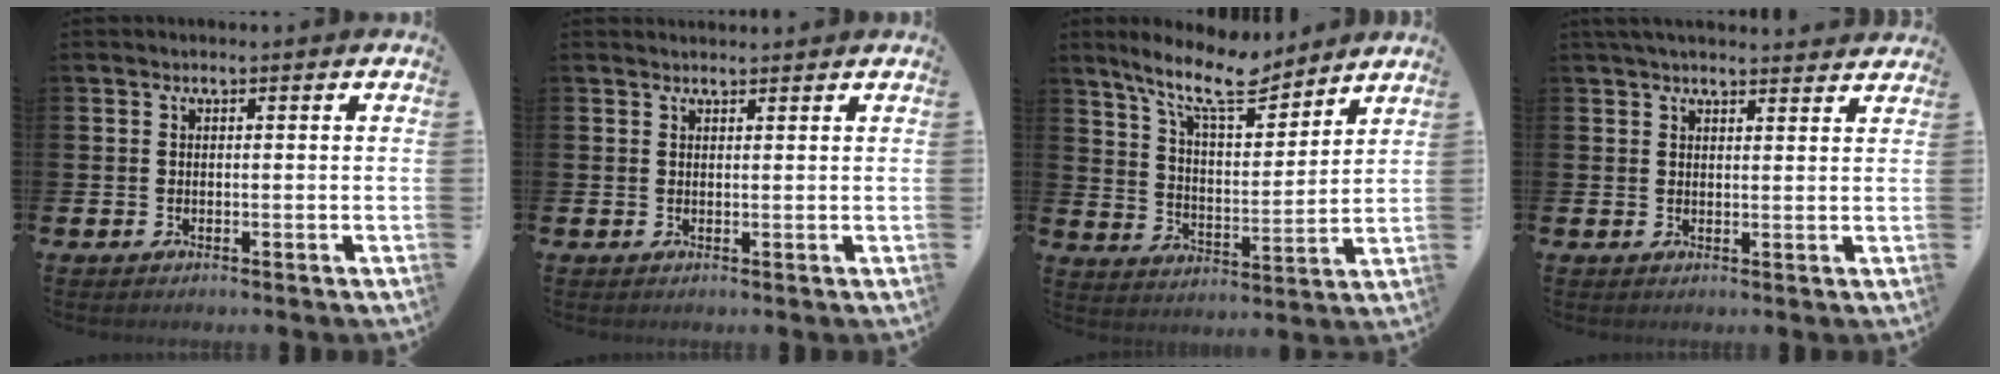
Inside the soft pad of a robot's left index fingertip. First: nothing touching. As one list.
[{"total": 1.1, "force": [1.1, 0.1, 0.0], "torque": [0.011, -0.006, 0.018]}, {"total": 11.5, "force": [9.7, 2.7, 5.4], "torque": [-0.127, -0.047, 0.173]}, {"total": 3.1, "force": [3.0, 0.3, 0.7], "torque": [-0.014, -0.011, 0.053]}]